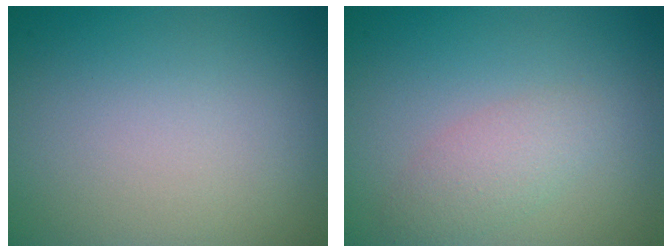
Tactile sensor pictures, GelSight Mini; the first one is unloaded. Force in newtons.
{"total": 2.2, "press": 2.2, "slide": 0.1}